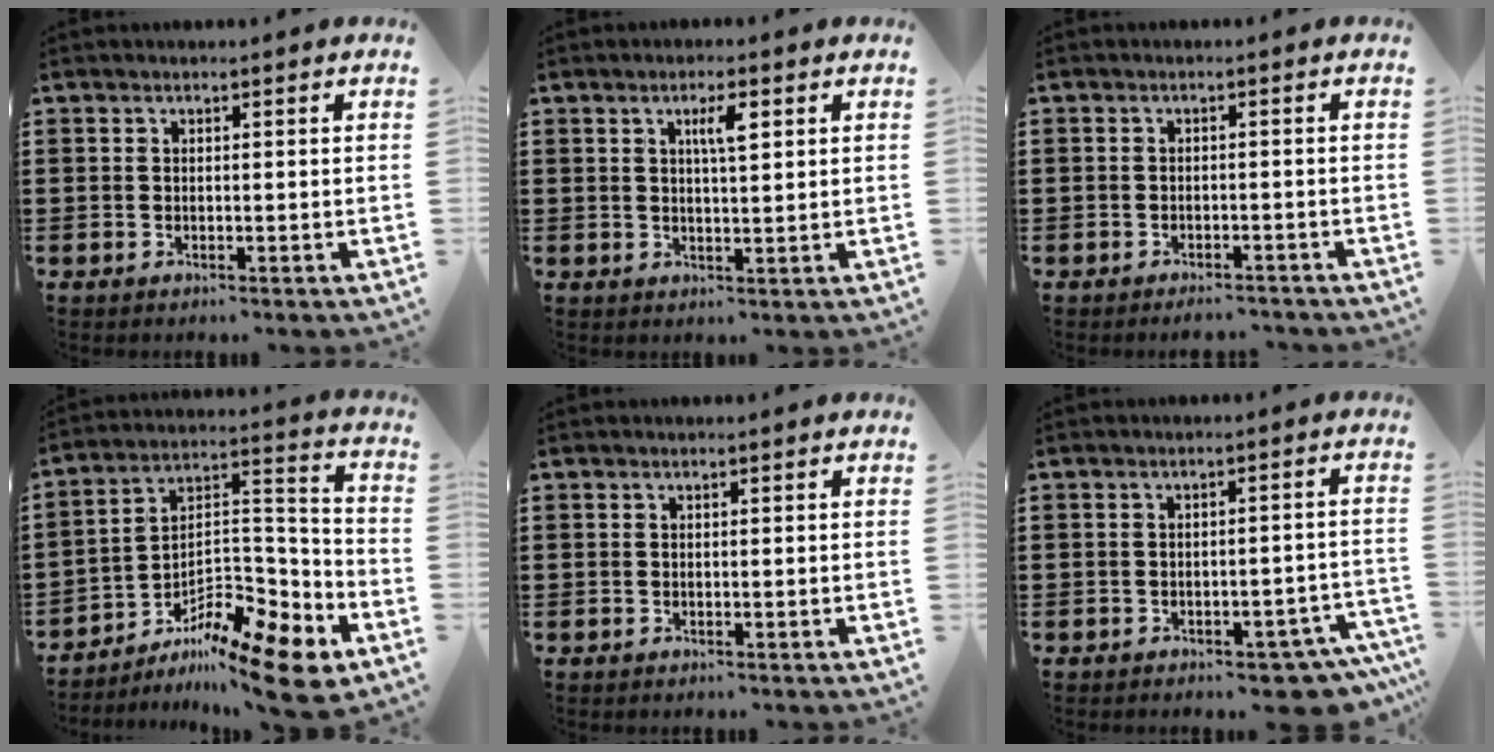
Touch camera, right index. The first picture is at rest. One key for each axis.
{"total": 3.6, "fx": 1.4, "fy": 0.8, "fz": 3.2, "tx": -0.058, "ty": 0.004, "tz": 0.018}
{"total": 2.0, "fx": -2.0, "fy": 0.3, "fz": -0.1, "tx": -0.004, "ty": 0.003, "tz": -0.046}
{"total": 12.7, "fx": -8.8, "fy": 2.6, "fz": 8.8, "tx": -0.123, "ty": 0.027, "tz": -0.158}
{"total": 0.0}
{"total": 4.3, "fx": -3.8, "fy": 0.7, "fz": 1.9, "tx": -0.029, "ty": -0.001, "tz": -0.070}